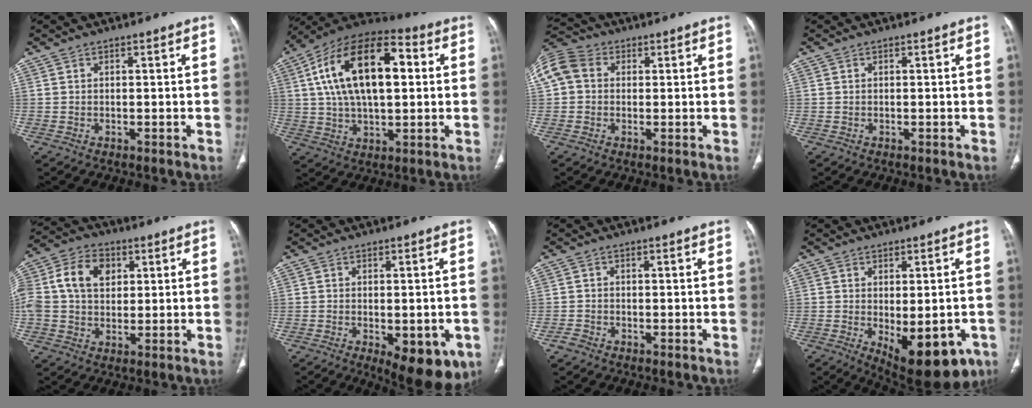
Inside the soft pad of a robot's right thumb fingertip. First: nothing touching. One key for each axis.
{"total": 21.8, "fx": 4.2, "fy": 11.2, "fz": 18.2, "tx": -0.302, "ty": 0.020, "tz": 0.059}
{"total": 9.8, "fx": 1.7, "fy": 8.2, "fz": 5.0, "tx": -0.112, "ty": 0.033, "tz": 0.024}
{"total": 0.0}
{"total": 15.3, "fx": 3.5, "fy": 11.4, "fz": 9.5, "tx": -0.200, "ty": 0.020, "tz": 0.060}
{"total": 11.6, "fx": -4.6, "fy": 5.1, "fz": 9.4, "tx": -0.106, "ty": -0.003, "tz": -0.051}
{"total": 1.5, "fx": -1.1, "fy": 0.9, "fz": 0.3, "tx": -0.008, "ty": 0.002, "tz": -0.025}
{"total": 14.8, "fx": -5.4, "fy": 7.0, "fz": 11.9, "tx": -0.131, "ty": -0.003, "tz": -0.055}